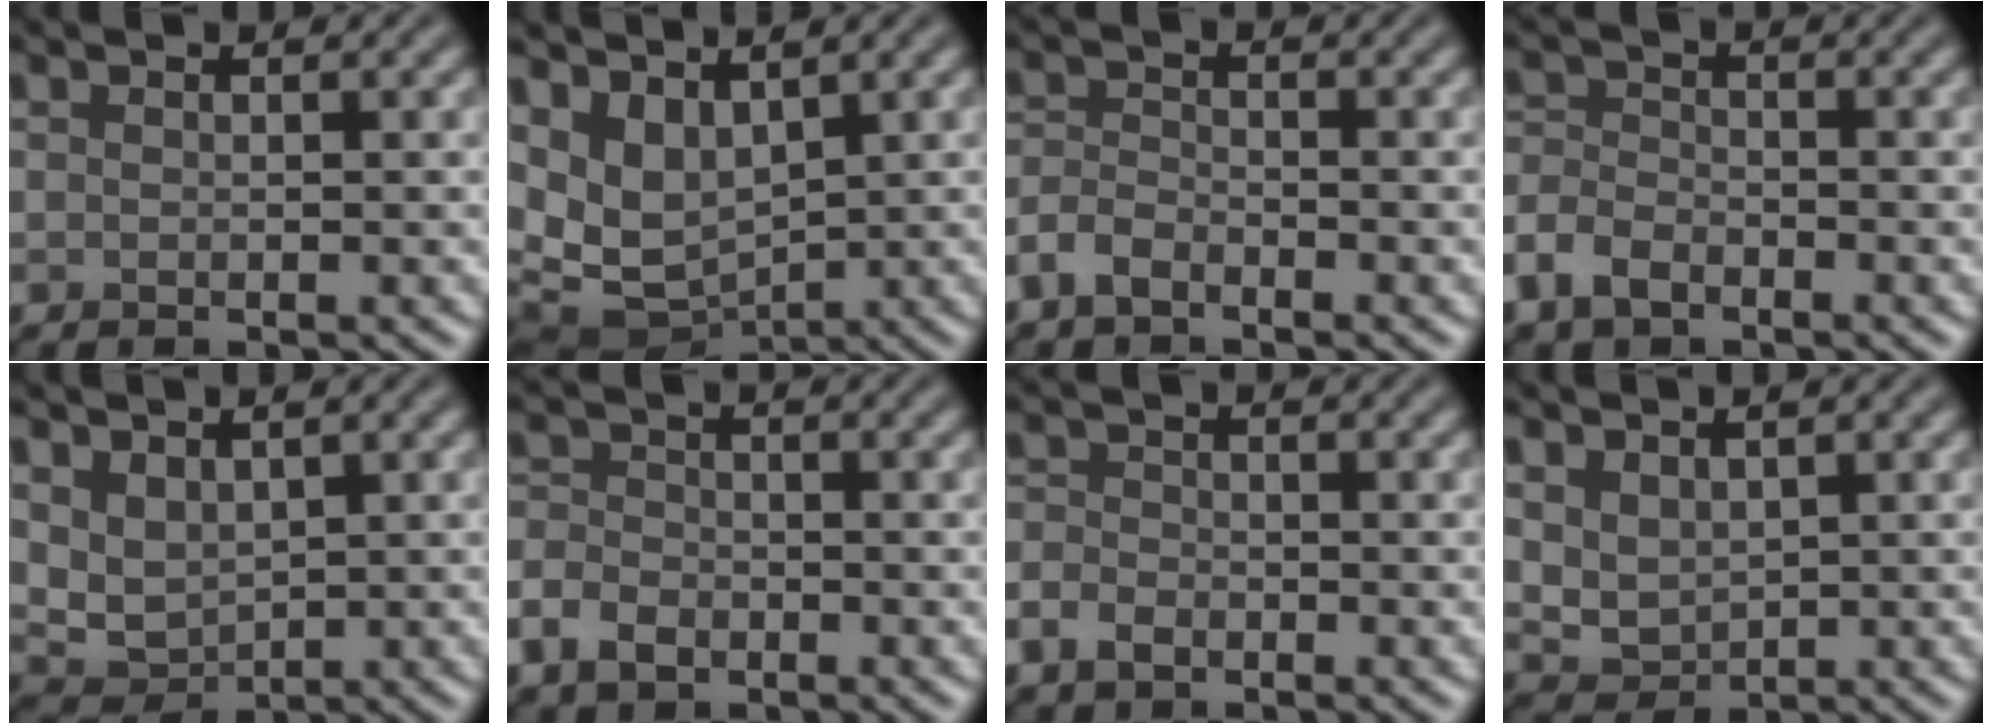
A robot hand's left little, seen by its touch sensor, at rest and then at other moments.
{"total": 6.3, "force": [1.8, 4.2, 4.4], "torque": [-0.098, -0.017, 0.051]}
{"total": 2.6, "force": [-1.9, 1.2, 1.3], "torque": [-0.028, 0.001, -0.049]}
{"total": 4.0, "force": [-2.6, 2.2, 2.0], "torque": [-0.045, 0.000, -0.066]}
{"total": 3.2, "force": [1.3, 2.2, 1.9], "torque": [-0.045, -0.009, 0.031]}
{"total": 3.7, "force": [-2.0, 2.5, 1.8], "torque": [-0.041, -0.003, -0.050]}
{"total": 2.5, "force": [-1.5, 1.7, 1.2], "torque": [-0.023, -0.002, -0.040]}
{"total": 2.7, "force": [1.1, 1.9, 1.5], "torque": [-0.036, -0.007, 0.029]}